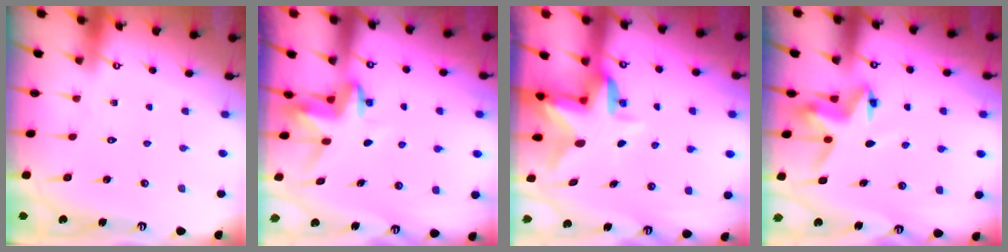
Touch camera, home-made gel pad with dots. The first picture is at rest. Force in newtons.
{"total": 3.6, "press": 3.5, "slide": 0.3}
{"total": 5.1, "press": 5.1, "slide": 0.1}
{"total": 4.3, "press": 4.3, "slide": 0.1}